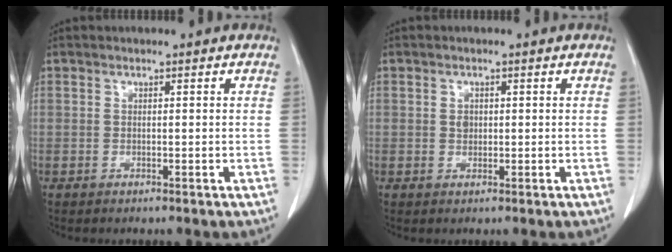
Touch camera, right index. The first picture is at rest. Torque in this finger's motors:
{"motor_torque": [0.06, -0.01, 0.03, 0.00]}